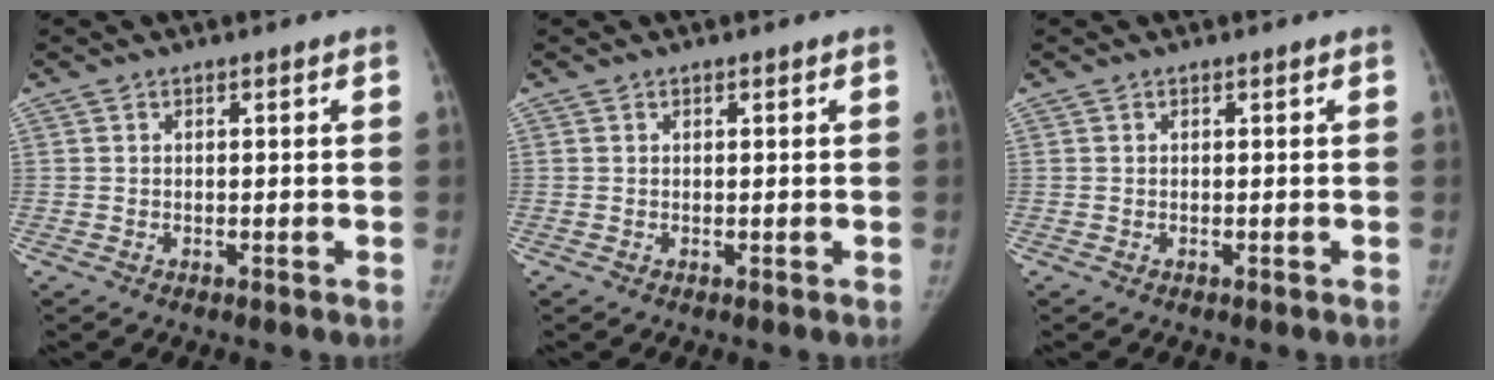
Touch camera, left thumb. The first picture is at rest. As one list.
[{"total": 0.0}, {"total": 0.0}]